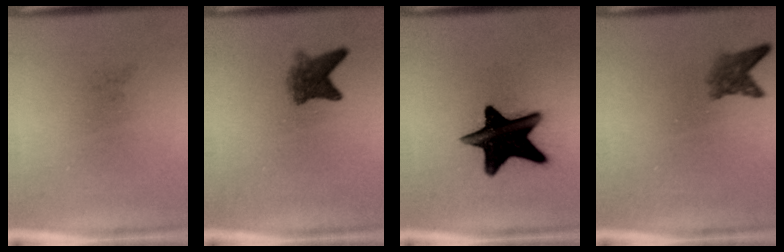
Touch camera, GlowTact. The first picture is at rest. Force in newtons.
{"total": 3.7}
{"total": 16.0}
{"total": 2.9}